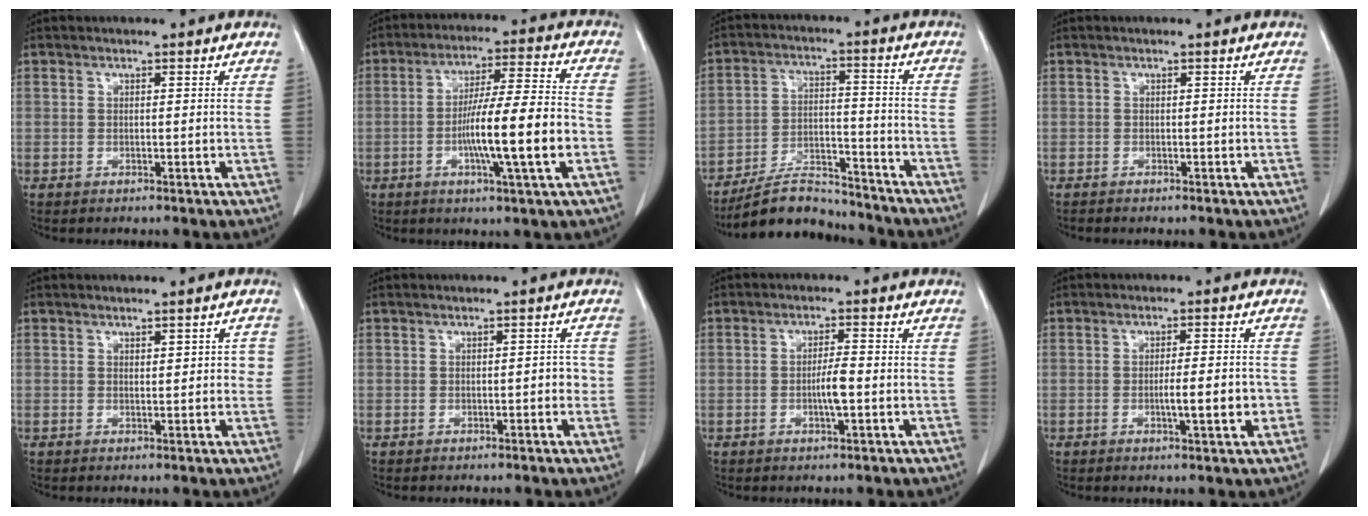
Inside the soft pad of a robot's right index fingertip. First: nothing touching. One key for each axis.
{"total": 13.1, "fx": -3.3, "fy": 0.0, "fz": 12.7, "tx": -0.217, "ty": 0.000, "tz": -0.059}
{"total": 10.1, "fx": -9.5, "fy": 2.5, "fz": 2.3, "tx": -0.035, "ty": 0.015, "tz": -0.165}
{"total": 0.9, "fx": -0.8, "fy": 0.2, "fz": 0.4, "tx": -0.011, "ty": -0.002, "tz": -0.011}
{"total": 2.7, "fx": 0.5, "fy": 1.3, "fz": 2.3, "tx": -0.024, "ty": 0.008, "tz": 0.008}
{"total": 1.9, "fx": -0.4, "fy": 1.0, "fz": 1.6, "tx": -0.017, "ty": 0.006, "tz": -0.003}
{"total": 3.4, "fx": -0.8, "fy": 0.3, "fz": 3.3, "tx": -0.063, "ty": -0.002, "tz": -0.013}
{"total": 5.1, "fx": -1.4, "fy": 0.5, "fz": 4.9, "tx": -0.078, "ty": -0.003, "tz": -0.017}